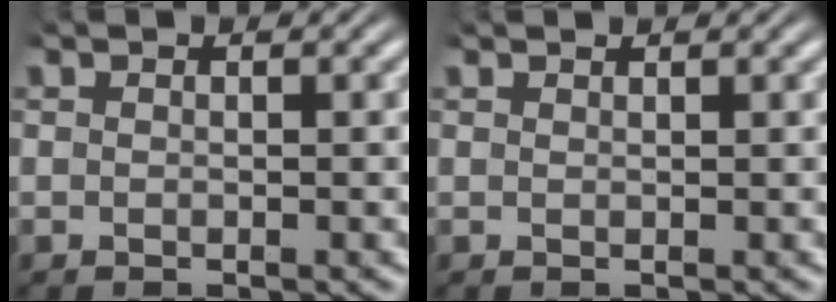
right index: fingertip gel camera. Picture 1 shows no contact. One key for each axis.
{"total": 0.8, "fx": 0.6, "fy": -0.5, "fz": -0.1, "tx": 0.010, "ty": -0.002, "tz": 0.013}